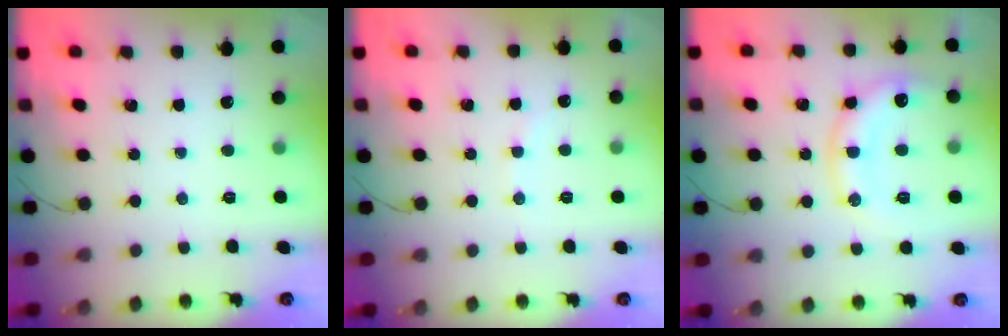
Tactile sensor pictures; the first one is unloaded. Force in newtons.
{"total": 3.6, "press": 3.4, "slide": 0.9}
{"total": 13.2, "press": 13.2, "slide": 0.8}